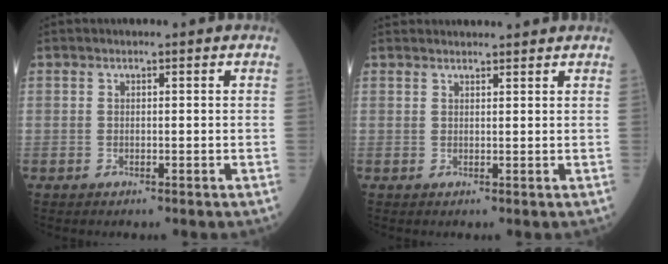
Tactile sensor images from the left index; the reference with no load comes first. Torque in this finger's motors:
{"motor_torque": [-1.03, -0.94, -0.37, 0.00]}